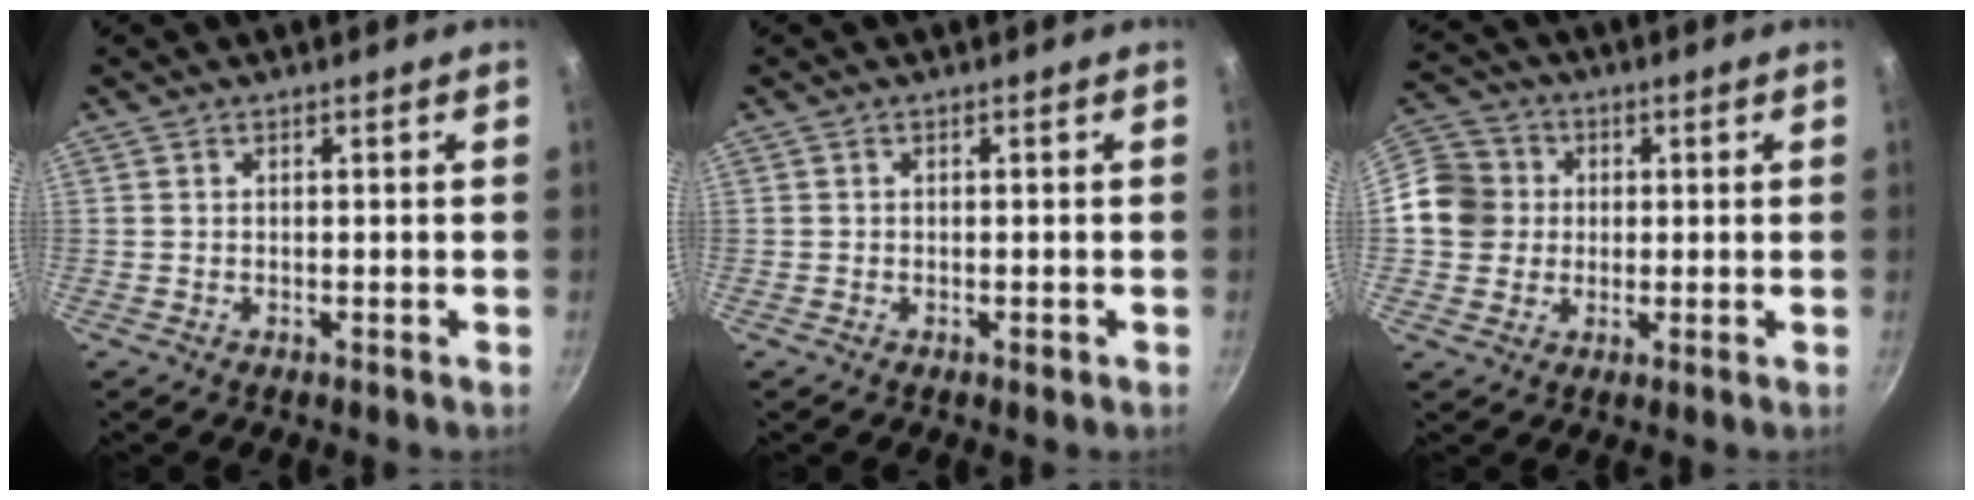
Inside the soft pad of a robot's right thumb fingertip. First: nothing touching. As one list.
[{"total": 1.1, "force": [-0.4, 0.7, 0.8], "torque": [-0.011, 0.001, -0.007]}, {"total": 10.8, "force": [0.7, 10.0, 4.0], "torque": [-0.050, 0.022, -0.003]}]